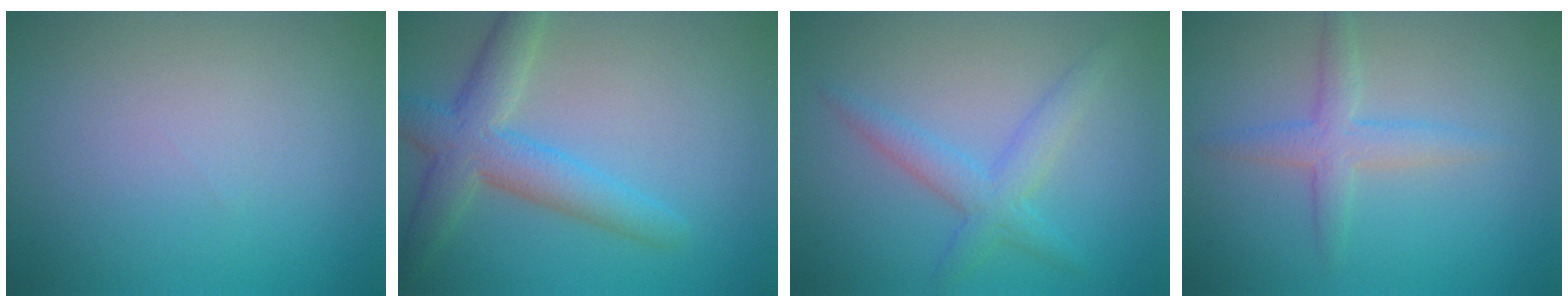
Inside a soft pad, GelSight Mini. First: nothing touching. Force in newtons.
{"total": 5.0, "press": 5.0, "slide": 0.2}
{"total": 3.0, "press": 3.0, "slide": 0.0}
{"total": 2.7, "press": 2.7, "slide": 0.1}